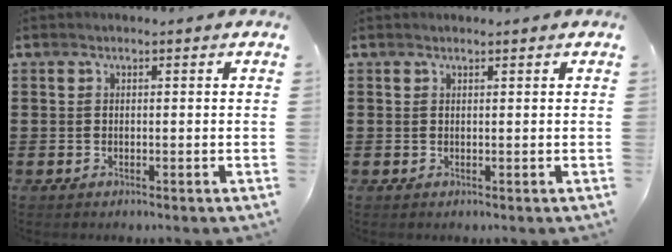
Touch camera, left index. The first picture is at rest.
{"total": 0.5, "force": [0.5, 0.2, 0.0], "torque": [-0.002, 0.000, 0.011]}